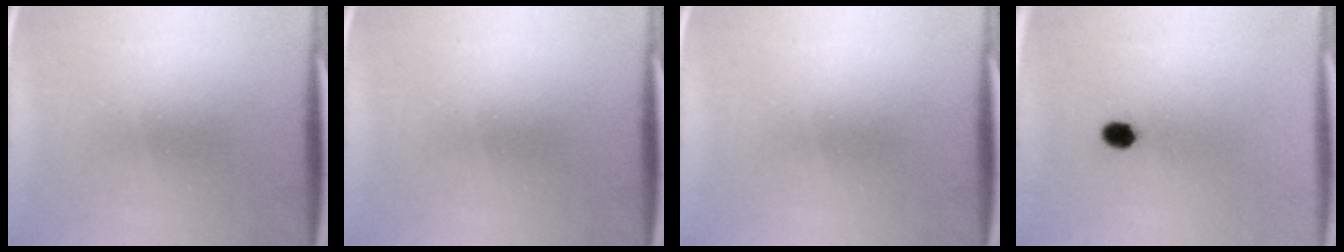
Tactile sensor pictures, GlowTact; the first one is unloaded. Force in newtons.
{"total": 0.0}
{"total": 0.0}
{"total": 3.5}